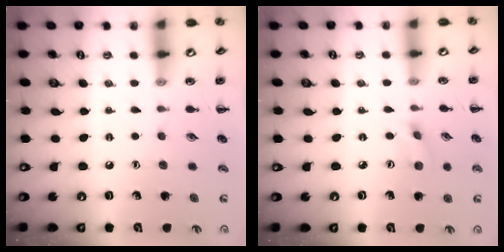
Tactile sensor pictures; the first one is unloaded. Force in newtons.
{"total": 2.3, "press": 2.1, "slide": 0.8}